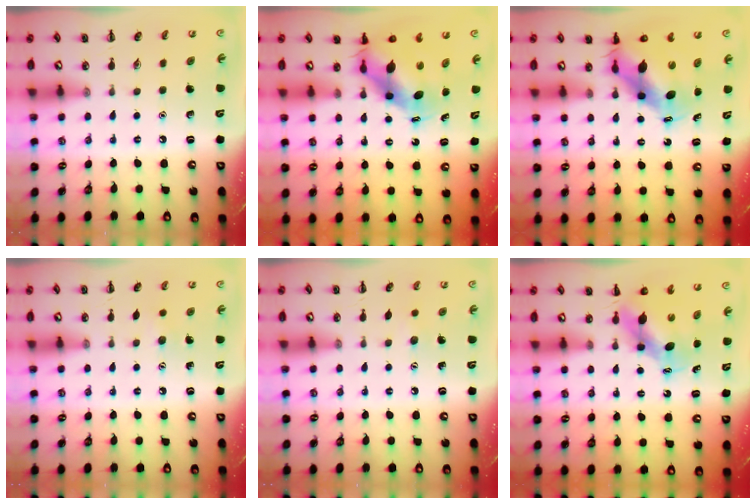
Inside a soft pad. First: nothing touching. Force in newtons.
{"total": 8.8, "press": 8.6, "slide": 1.5}
{"total": 9.2, "press": 9.0, "slide": 2.2}
{"total": 3.1, "press": 3.0, "slide": 0.8}
{"total": 2.5, "press": 2.4, "slide": 0.6}
{"total": 7.2, "press": 7.1, "slide": 1.4}